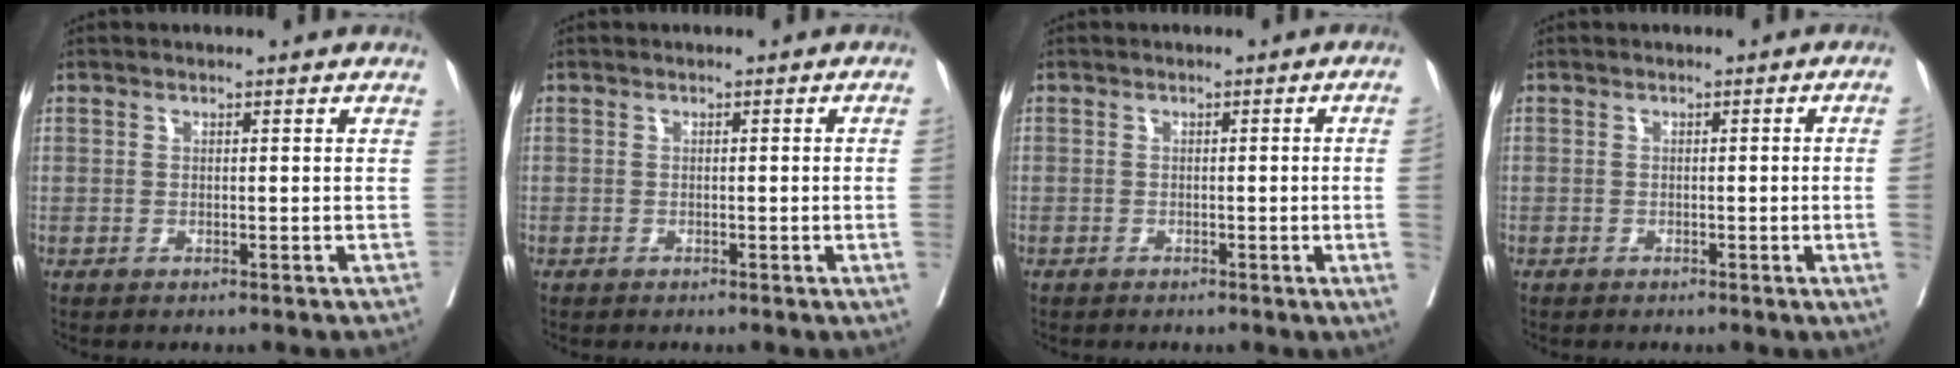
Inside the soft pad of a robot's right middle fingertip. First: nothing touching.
{"total": 1.9, "force": [-0.3, -0.7, 1.7], "torque": [-0.021, -0.003, -0.003]}
{"total": 4.0, "force": [-0.6, -1.7, 3.5], "torque": [-0.043, -0.008, -0.009]}
{"total": 3.8, "force": [-0.6, -1.5, 3.4], "torque": [-0.043, -0.008, -0.007]}